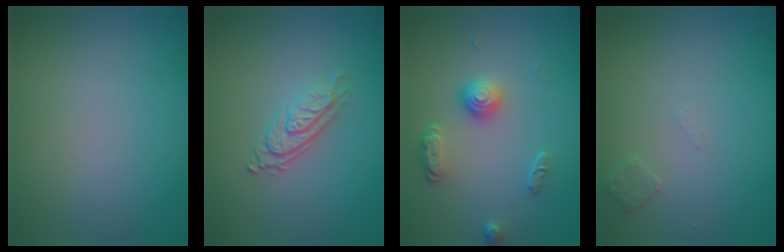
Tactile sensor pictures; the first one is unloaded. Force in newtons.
{"total": 2.8, "press": 2.0, "slide": 2.1}
{"total": 2.3, "press": 1.8, "slide": 1.4}
{"total": 1.0, "press": 1.0, "slide": 0.1}